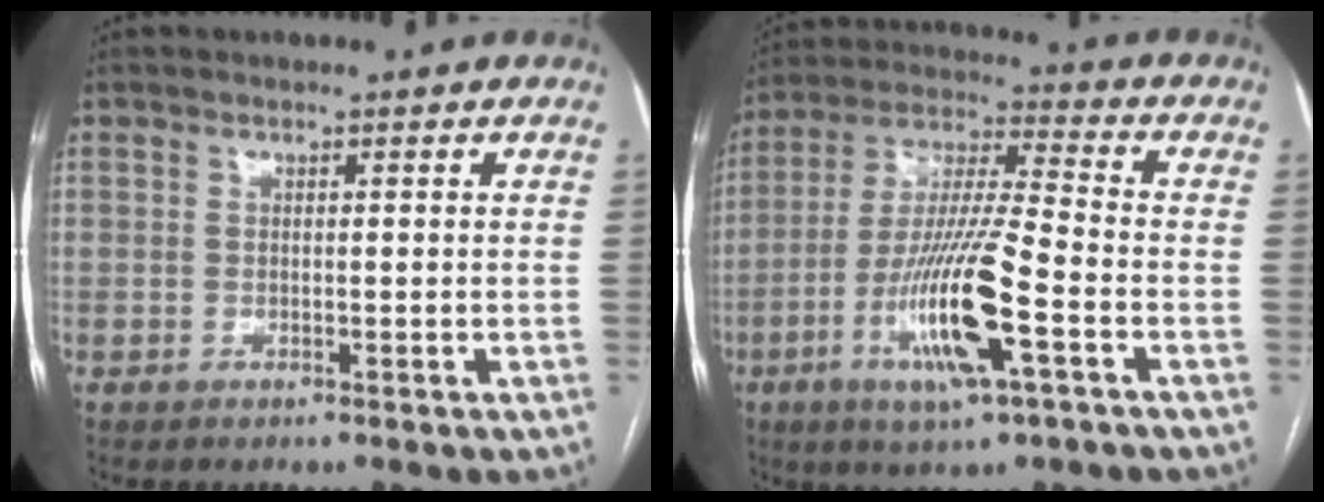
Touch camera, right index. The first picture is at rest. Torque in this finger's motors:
{"motor_torque": [2.14, 0.00, 1.05, 0.21]}